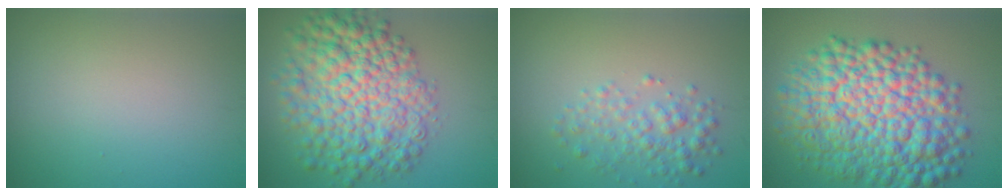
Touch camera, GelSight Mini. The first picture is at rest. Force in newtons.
{"total": 9.5, "press": 9.5, "slide": 0.2}
{"total": 3.0, "press": 3.0, "slide": 0.1}
{"total": 13.2, "press": 13.2, "slide": 0.2}